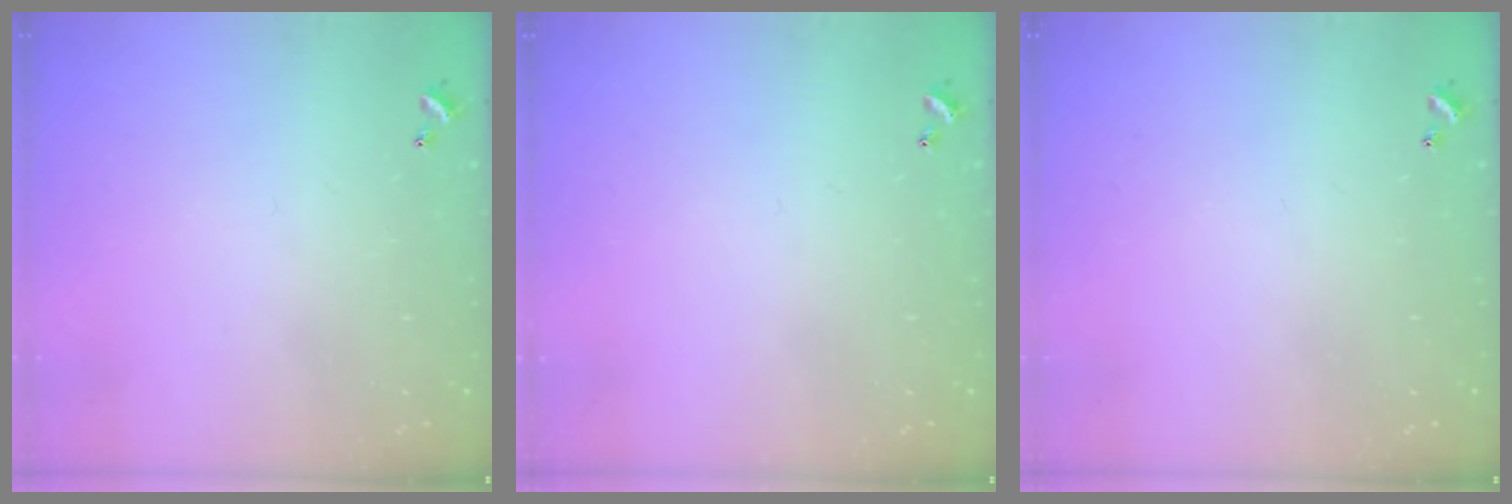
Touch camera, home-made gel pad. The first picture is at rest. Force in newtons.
{"total": 0.0}
{"total": 0.0}